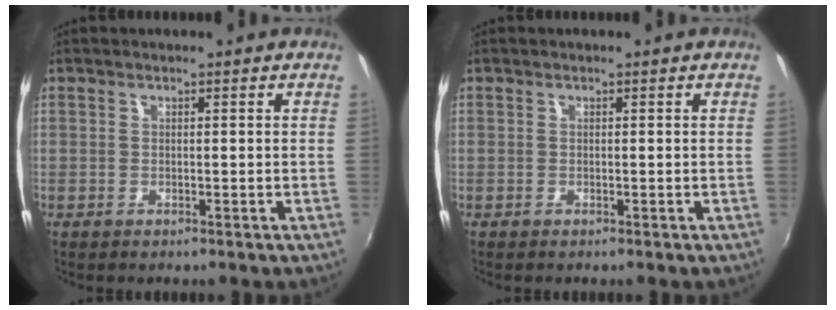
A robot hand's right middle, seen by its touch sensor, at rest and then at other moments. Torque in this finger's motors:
{"motor_torque": [-0.16, 0.22, -0.01, -0.01]}